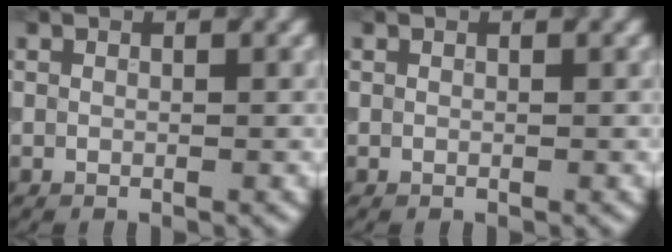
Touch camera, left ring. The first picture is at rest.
{"total": 0.0}